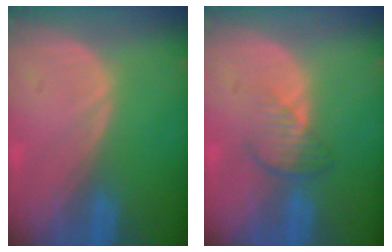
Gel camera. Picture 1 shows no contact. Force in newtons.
{"total": 3.8, "press": 3.3, "slide": 1.8}